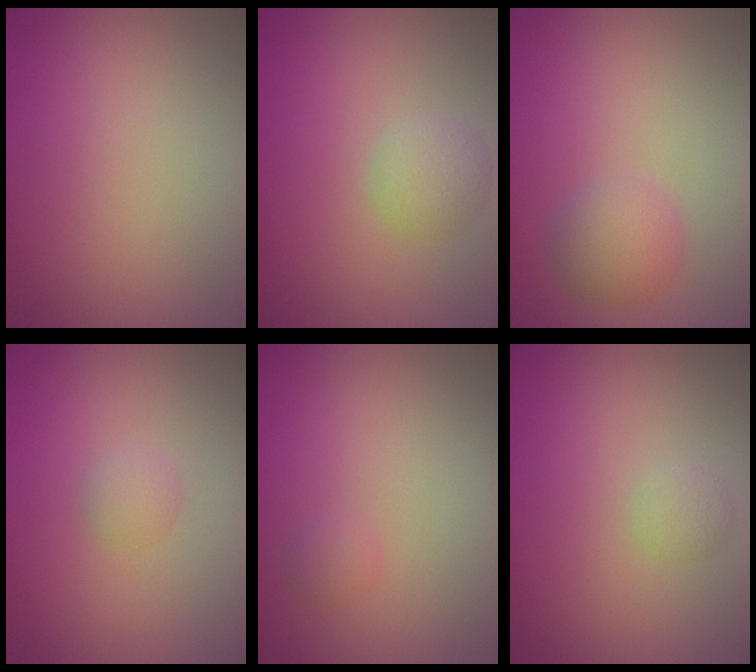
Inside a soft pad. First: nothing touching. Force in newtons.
{"total": 2.1, "press": 2.1, "slide": 0.1}
{"total": 2.6, "press": 2.6, "slide": 0.1}
{"total": 1.0, "press": 1.0, "slide": 0.1}
{"total": 0.7, "press": 0.7, "slide": 0.1}
{"total": 1.1, "press": 1.1, "slide": 0.1}